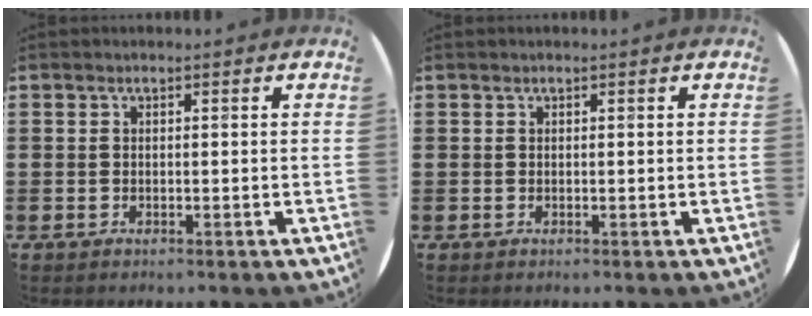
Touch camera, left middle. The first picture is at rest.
{"total": 0.0}